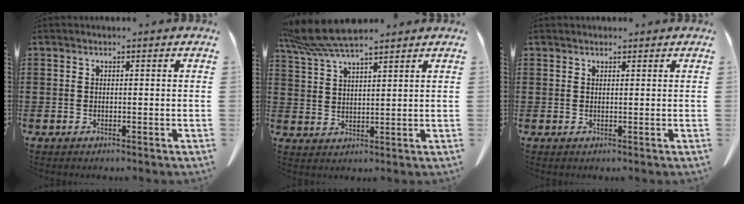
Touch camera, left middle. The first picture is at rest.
{"total": 7.2, "force": [6.1, 0.7, 3.8], "torque": [-0.098, -0.015, 0.110]}
{"total": 2.6, "force": [1.2, 0.8, 2.2], "torque": [-0.047, 0.006, 0.019]}